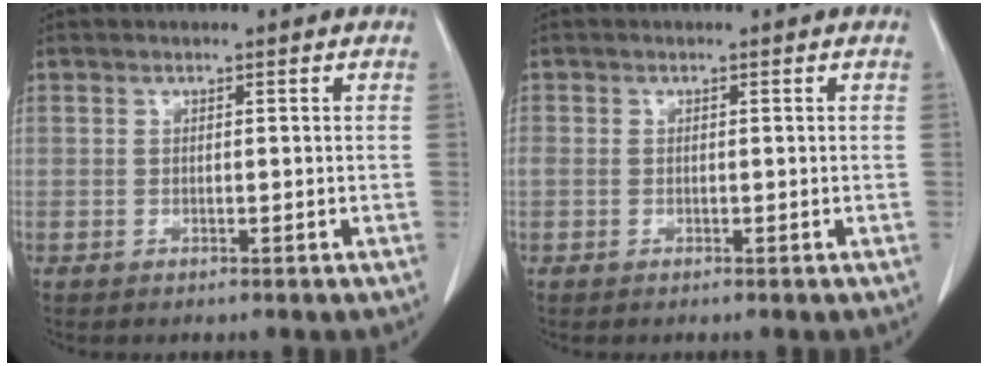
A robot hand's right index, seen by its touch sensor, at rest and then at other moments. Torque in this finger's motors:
{"motor_torque": [0.51, -0.08, 0.38, 0.10]}